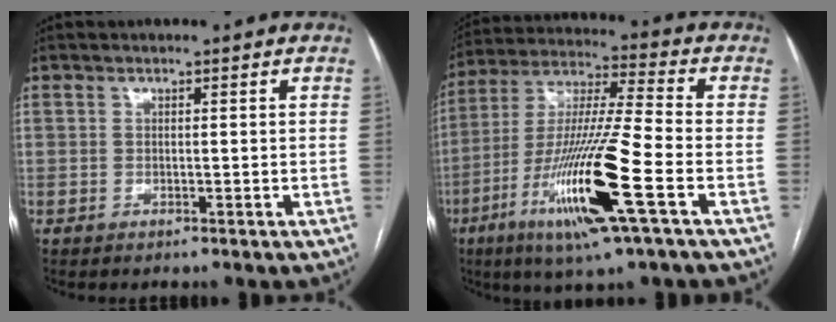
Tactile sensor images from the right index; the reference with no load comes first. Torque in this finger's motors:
{"motor_torque": [2.14, 0.00, 0.78, 0.21]}